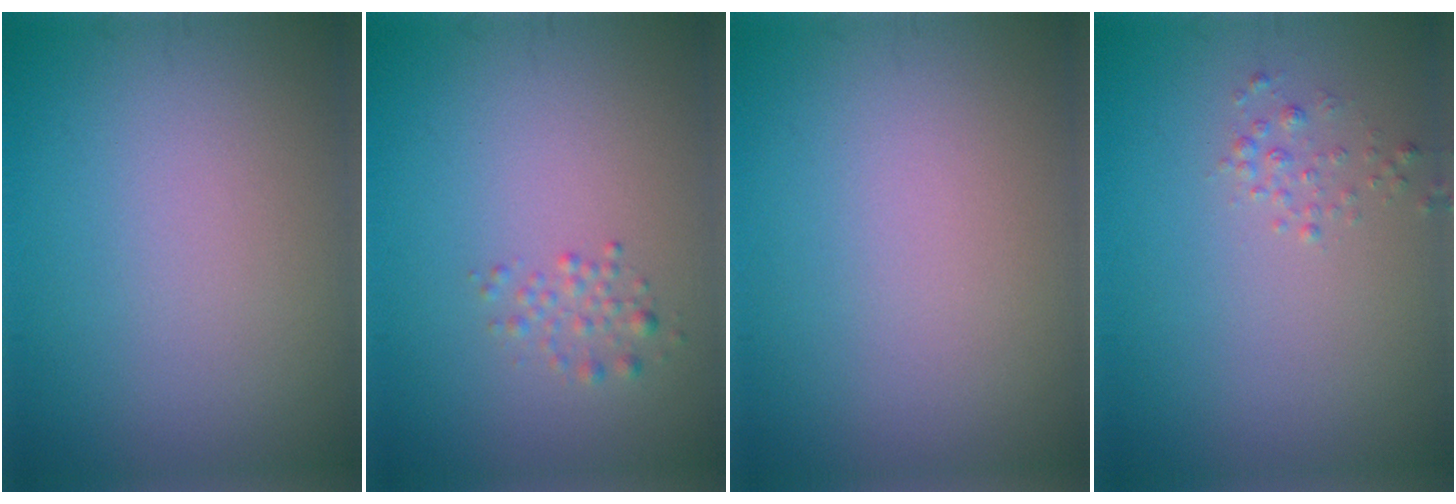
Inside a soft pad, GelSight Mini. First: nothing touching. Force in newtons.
{"total": 1.2, "press": 1.1, "slide": 0.1}
{"total": 0.0}
{"total": 0.9, "press": 0.9, "slide": 0.0}